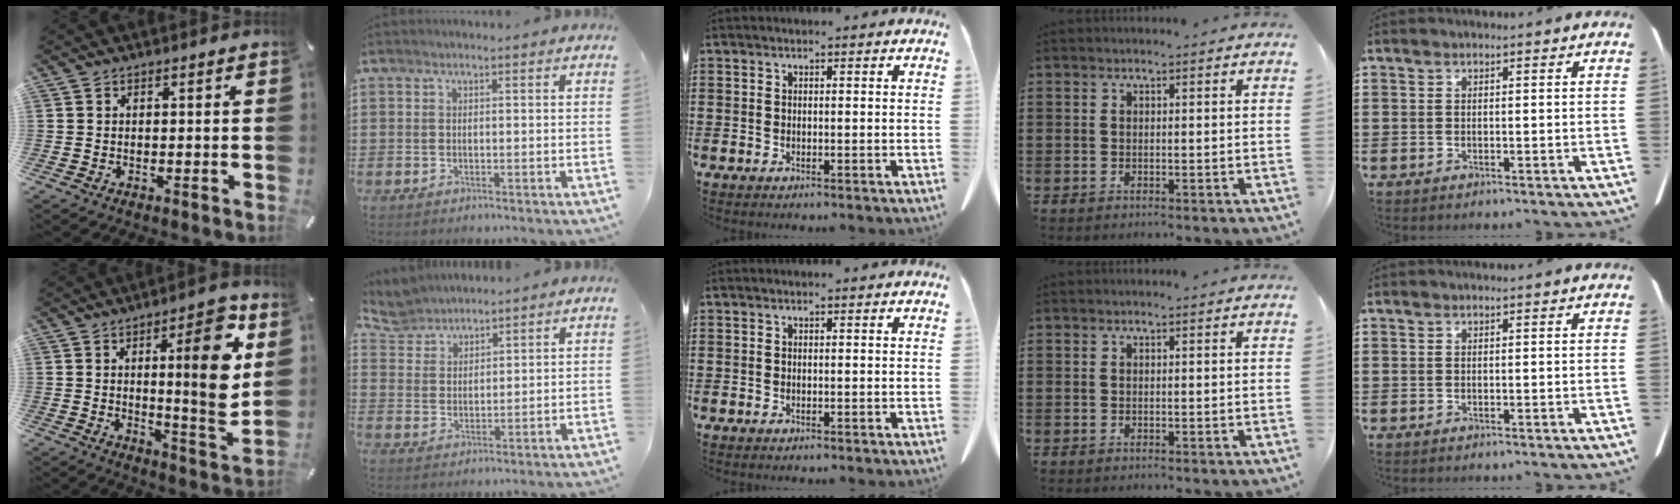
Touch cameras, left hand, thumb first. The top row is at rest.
{"thumb": {"total": 16.6, "force": [4.4, 3.3, 15.6], "torque": [-0.206, -0.028, 0.054]}, "index": {"total": 4.5, "force": [4.3, 1.2, -0.1], "torque": [-0.019, -0.012, 0.081]}}